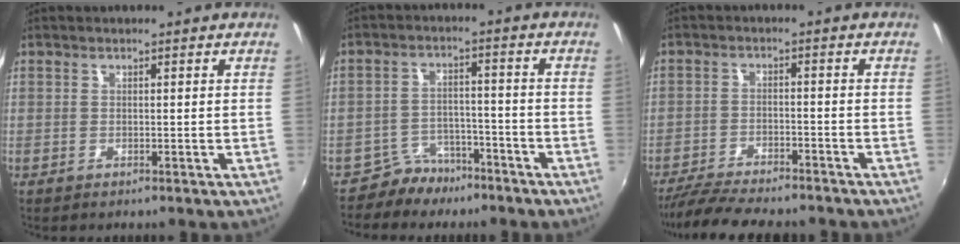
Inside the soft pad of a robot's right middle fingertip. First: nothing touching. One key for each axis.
{"total": 6.4, "fx": -5.2, "fy": 3.6, "fz": 1.2, "tx": -0.032, "ty": 0.017, "tz": -0.079}
{"total": 11.8, "fx": -10.4, "fy": 2.3, "fz": 5.0, "tx": -0.120, "ty": -0.021, "tz": -0.168}